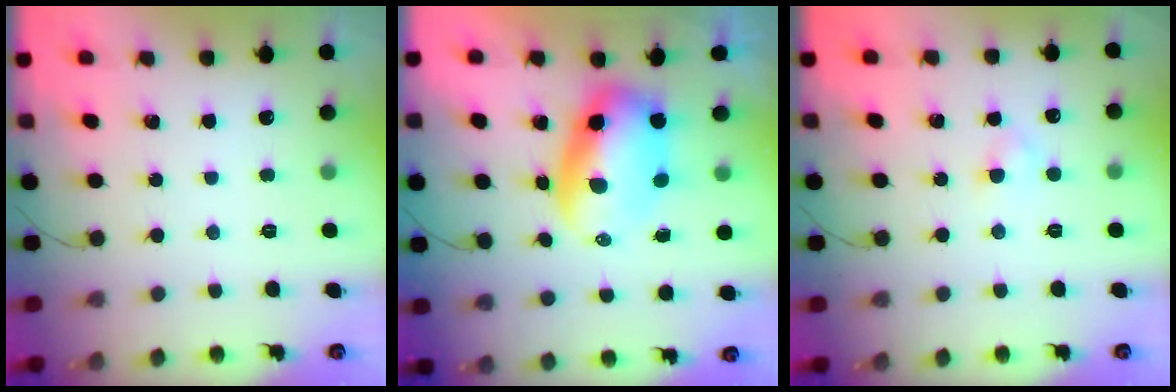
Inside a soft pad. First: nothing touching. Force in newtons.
{"total": 8.9, "press": 8.6, "slide": 2.4}
{"total": 2.4, "press": 2.1, "slide": 1.2}